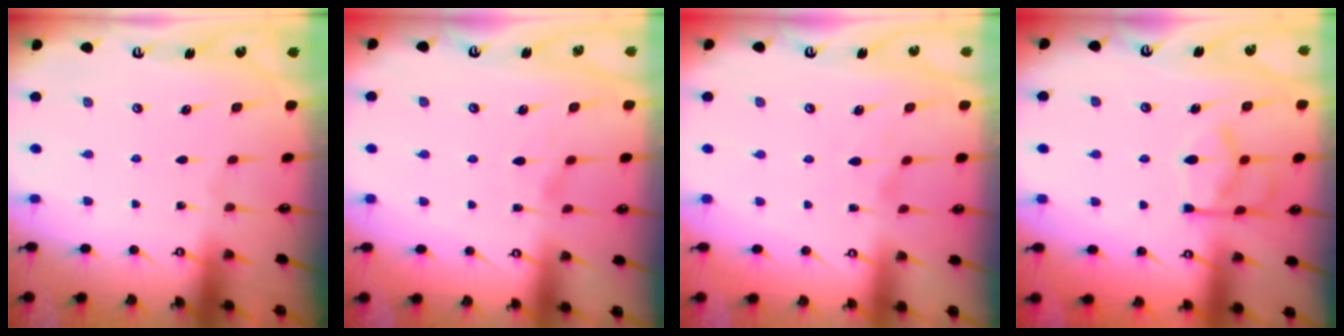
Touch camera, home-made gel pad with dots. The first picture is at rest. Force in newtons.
{"total": 1.2, "press": 0.8, "slide": 0.9}
{"total": 2.2, "press": 1.8, "slide": 1.2}
{"total": 11.1, "press": 11.1, "slide": 0.1}